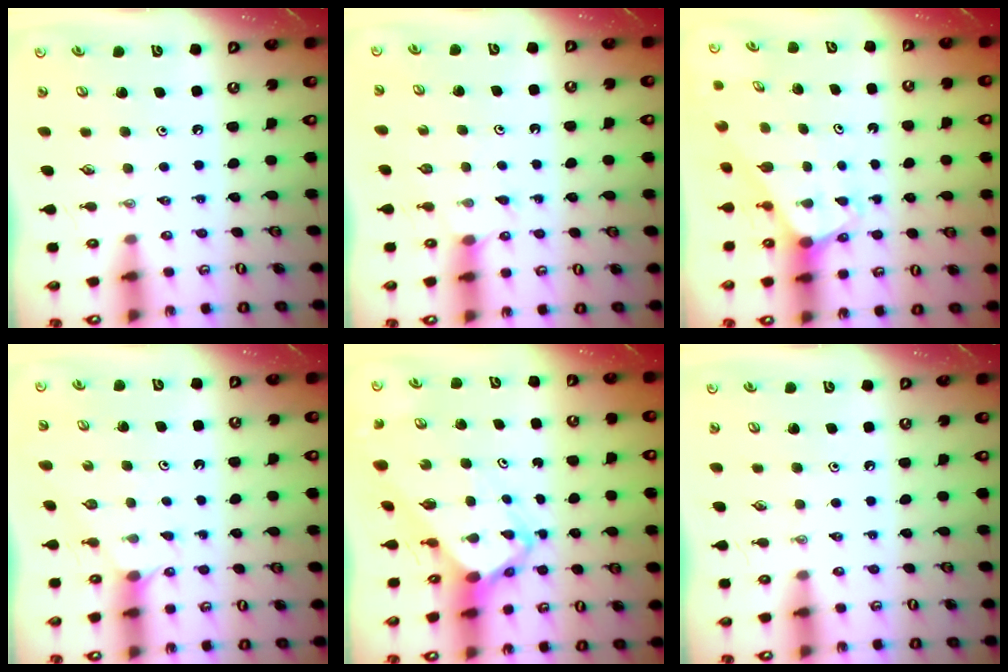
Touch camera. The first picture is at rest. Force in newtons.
{"total": 3.8, "press": 3.8, "slide": 0.4}
{"total": 2.0, "press": 2.0, "slide": 0.2}
{"total": 3.1, "press": 3.1, "slide": 0.3}
{"total": 6.4, "press": 6.4, "slide": 0.4}
{"total": 0.0}